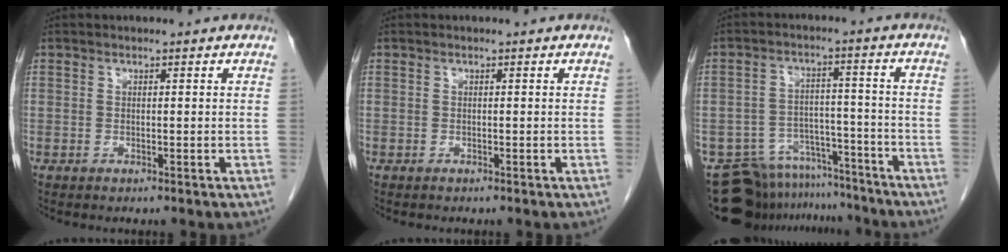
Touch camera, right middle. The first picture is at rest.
{"total": 0.0}
{"total": 13.9, "force": [-12.7, 5.5, 1.3], "torque": [-0.022, 0.037, -0.182]}